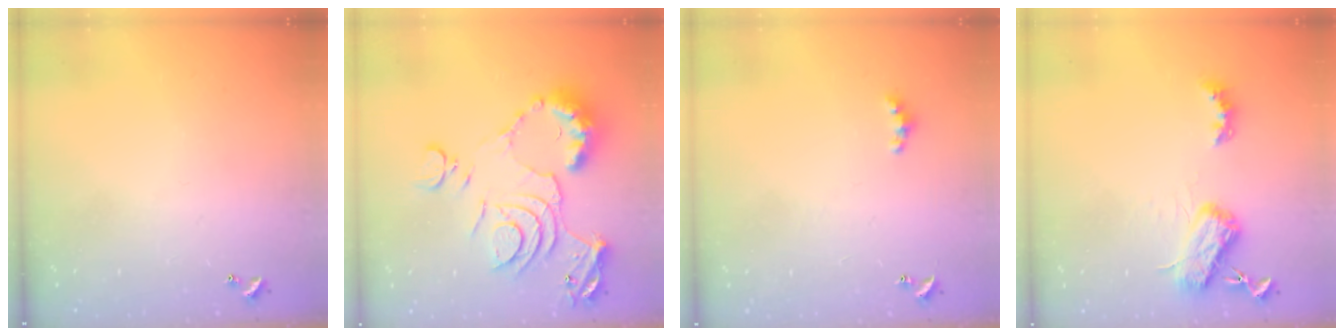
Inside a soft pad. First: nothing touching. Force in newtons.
{"total": 15.1, "press": 15.0, "slide": 1.6}
{"total": 4.1, "press": 4.1, "slide": 0.4}
{"total": 5.3, "press": 5.2, "slide": 0.8}